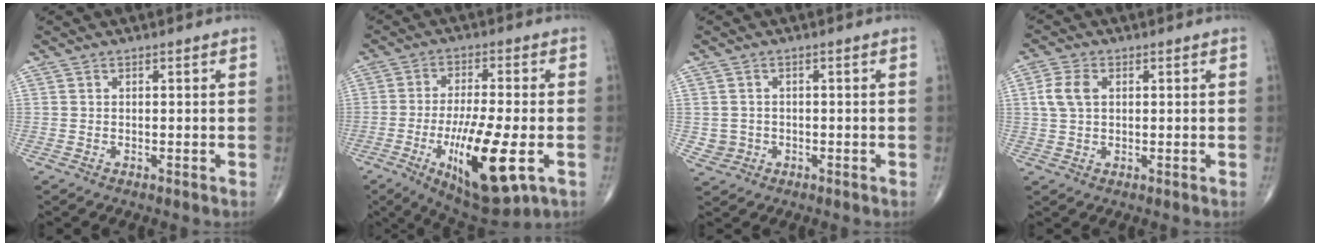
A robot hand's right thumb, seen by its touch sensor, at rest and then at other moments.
{"total": 16.4, "force": [-5.1, 4.7, 14.9], "torque": [-0.264, -0.007, -0.074]}
{"total": 2.6, "force": [-0.5, 2.5, 0.4], "torque": [0.004, 0.007, -0.006]}
{"total": 4.9, "force": [1.0, 3.2, 3.6], "torque": [-0.080, 0.006, 0.018]}